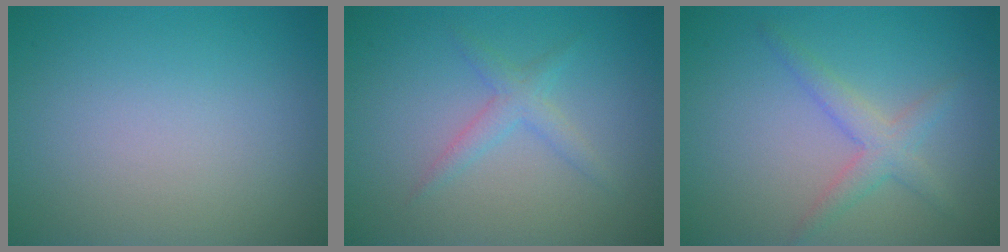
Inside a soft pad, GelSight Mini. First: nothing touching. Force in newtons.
{"total": 1.8, "press": 1.8, "slide": 0.2}
{"total": 1.9, "press": 1.9, "slide": 0.1}